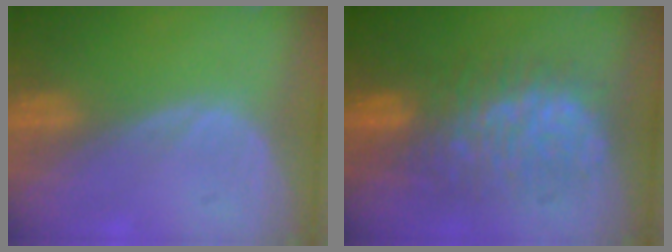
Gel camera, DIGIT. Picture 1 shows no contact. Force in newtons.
{"total": 9.5, "press": 9.5, "slide": 0.7}